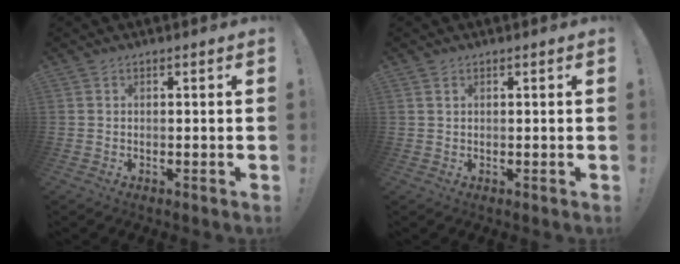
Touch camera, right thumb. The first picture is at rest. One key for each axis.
{"total": 0.8, "fx": 0.5, "fy": 0.4, "fz": 0.3, "tx": -0.002, "ty": -0.001, "tz": 0.009}